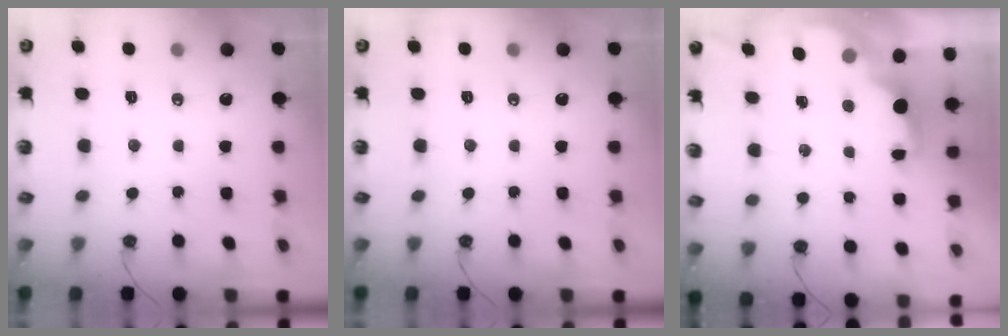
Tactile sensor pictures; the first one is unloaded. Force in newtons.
{"total": 0.0}
{"total": 1.9, "press": 1.7, "slide": 0.8}